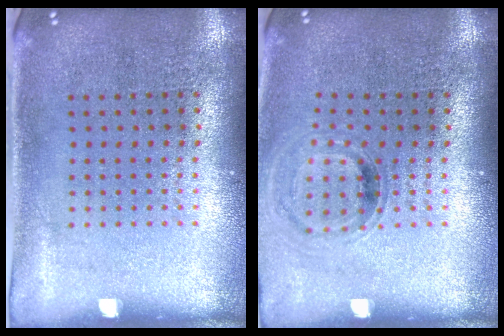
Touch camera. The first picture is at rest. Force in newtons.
{"total": 0.8, "press": 0.8, "slide": 0.1}